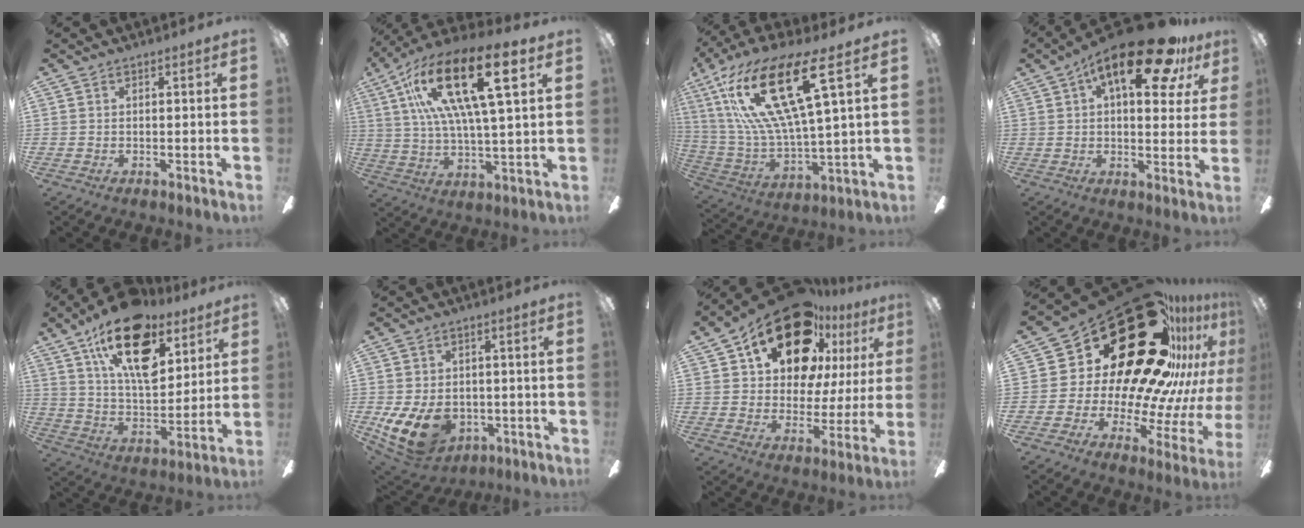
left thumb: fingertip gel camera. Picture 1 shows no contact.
{"total": 21.7, "force": [10.3, 6.0, 18.1], "torque": [-0.348, -0.037, 0.153]}
{"total": 24.8, "force": [11.2, 7.1, 20.9], "torque": [-0.437, -0.046, 0.180]}
{"total": 20.2, "force": [10.6, 7.6, 15.4], "torque": [-0.216, -0.046, 0.163]}
{"total": 22.4, "force": [12.7, 11.4, 14.6], "torque": [-0.237, -0.056, 0.222]}
{"total": 14.2, "force": [-4.7, 9.6, 9.3], "torque": [-0.196, 0.023, -0.076]}
{"total": 22.5, "force": [14.1, 11.5, 13.2], "torque": [-0.223, -0.081, 0.246]}
{"total": 39.6, "force": [20.0, 19.6, 28.0], "torque": [-0.389, -0.176, 0.400]}